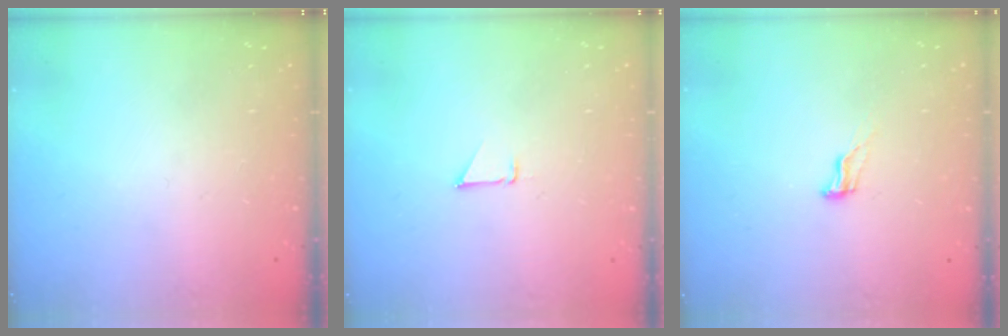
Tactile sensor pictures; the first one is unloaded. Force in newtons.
{"total": 0.9, "press": 0.9, "slide": 0.1}
{"total": 5.5, "press": 5.4, "slide": 0.5}